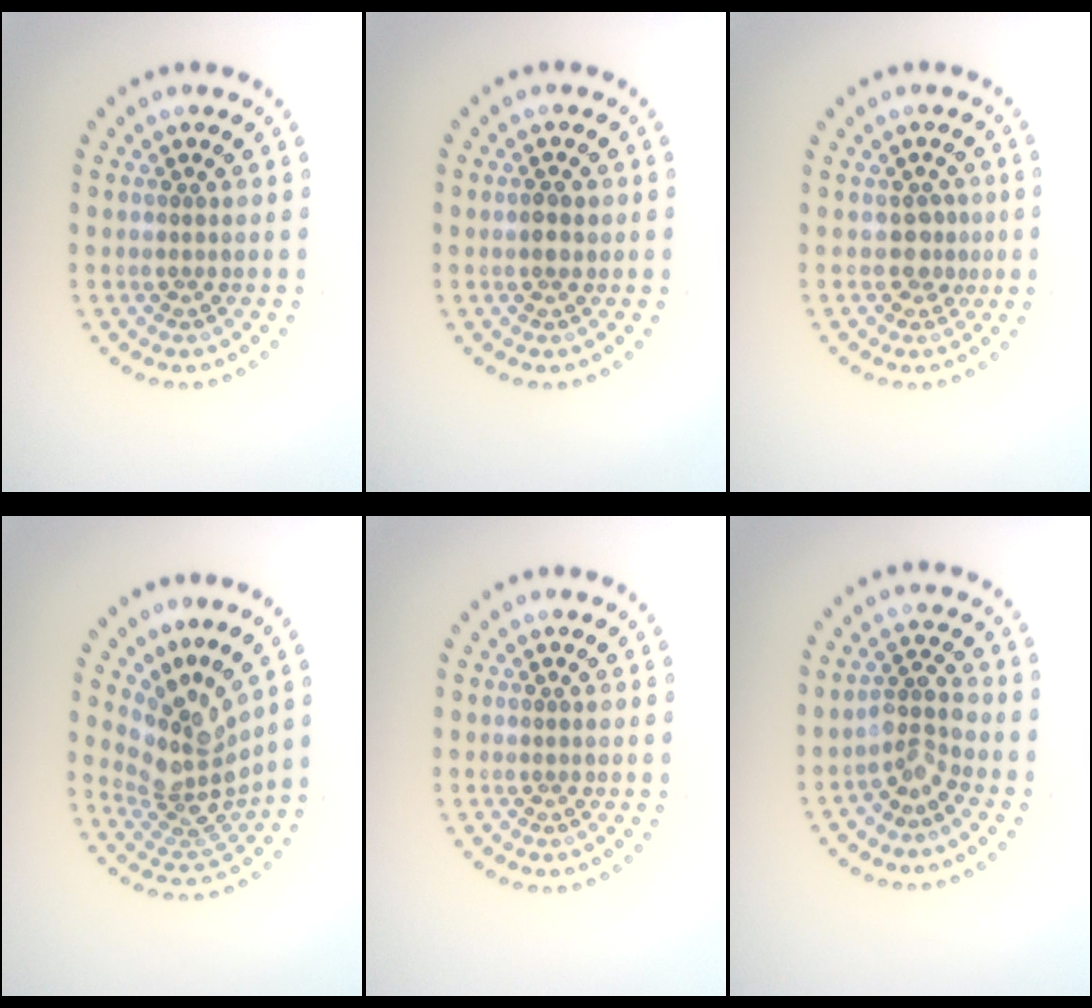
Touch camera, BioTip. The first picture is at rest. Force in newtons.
{"total": 1.4, "press": 1.4, "slide": 0.1}
{"total": 1.7, "press": 1.4, "slide": 0.9}
{"total": 4.7, "press": 3.1, "slide": 3.6}
{"total": 0.0}
{"total": 2.4, "press": 1.7, "slide": 1.6}